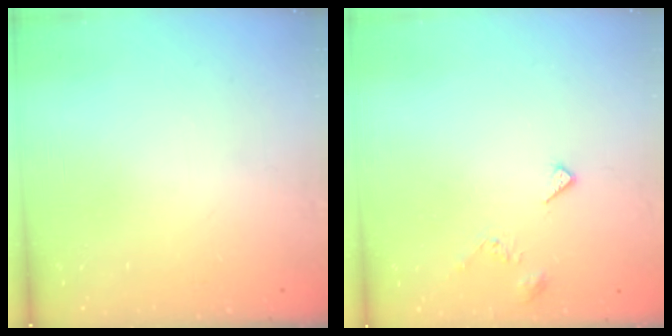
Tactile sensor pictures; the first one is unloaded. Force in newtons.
{"total": 4.7, "press": 4.7, "slide": 0.6}